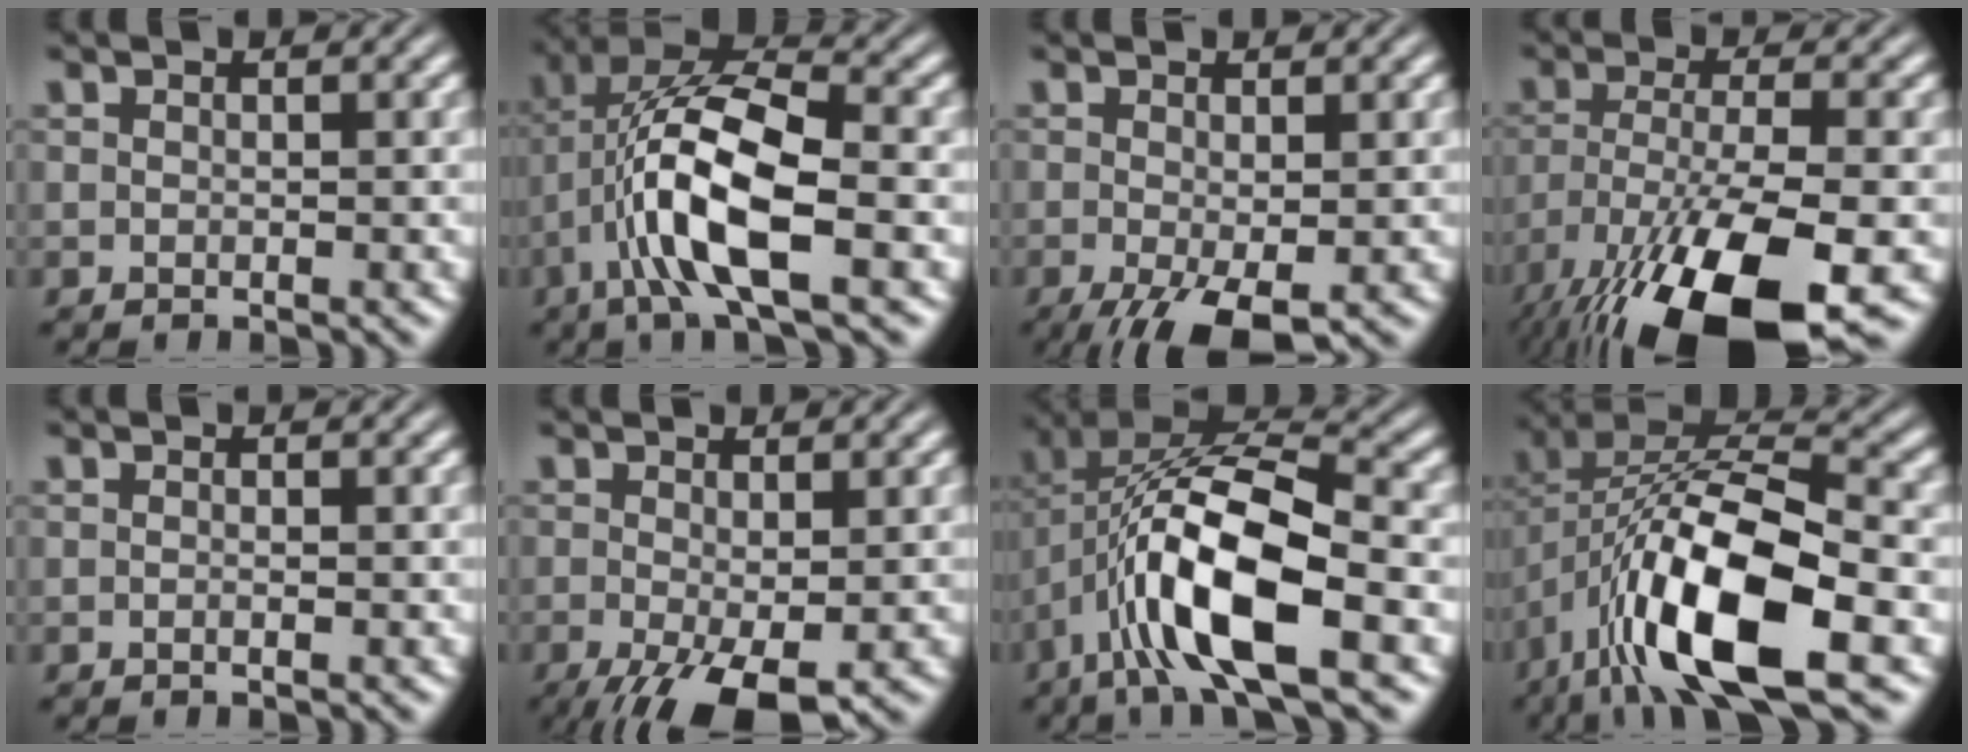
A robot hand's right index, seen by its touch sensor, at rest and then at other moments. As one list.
[{"total": 10.0, "force": [0.2, 5.0, 8.6], "torque": [-0.167, -0.023, 0.007]}, {"total": 5.5, "force": [-3.1, 2.3, 4.0], "torque": [-0.082, -0.042, -0.027]}, {"total": 11.1, "force": [-4.7, 5.0, 8.8], "torque": [-0.174, -0.055, -0.044]}, {"total": 0.6, "force": [-0.5, -0.1, 0.4], "torque": [-0.011, 0.000, -0.009]}, {"total": 6.4, "force": [-3.5, 2.6, 4.7], "torque": [-0.096, -0.046, -0.032]}, {"total": 11.6, "force": [-0.6, 6.3, 9.7], "torque": [-0.185, -0.023, -0.004]}, {"total": 12.7, "force": [-2.7, 6.9, 10.3], "torque": [-0.196, -0.040, -0.028]}]